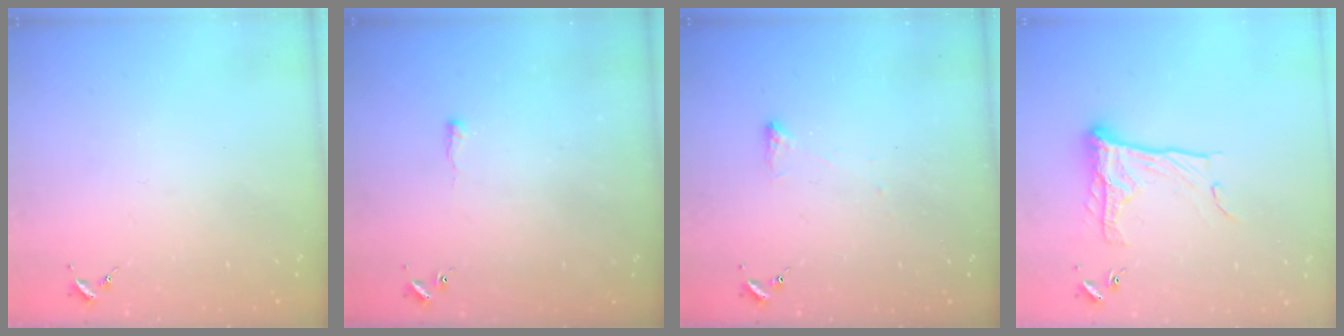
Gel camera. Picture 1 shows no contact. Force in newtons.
{"total": 2.1, "press": 2.1, "slide": 0.5}
{"total": 3.1, "press": 3.1, "slide": 0.5}
{"total": 14.6, "press": 14.5, "slide": 1.0}